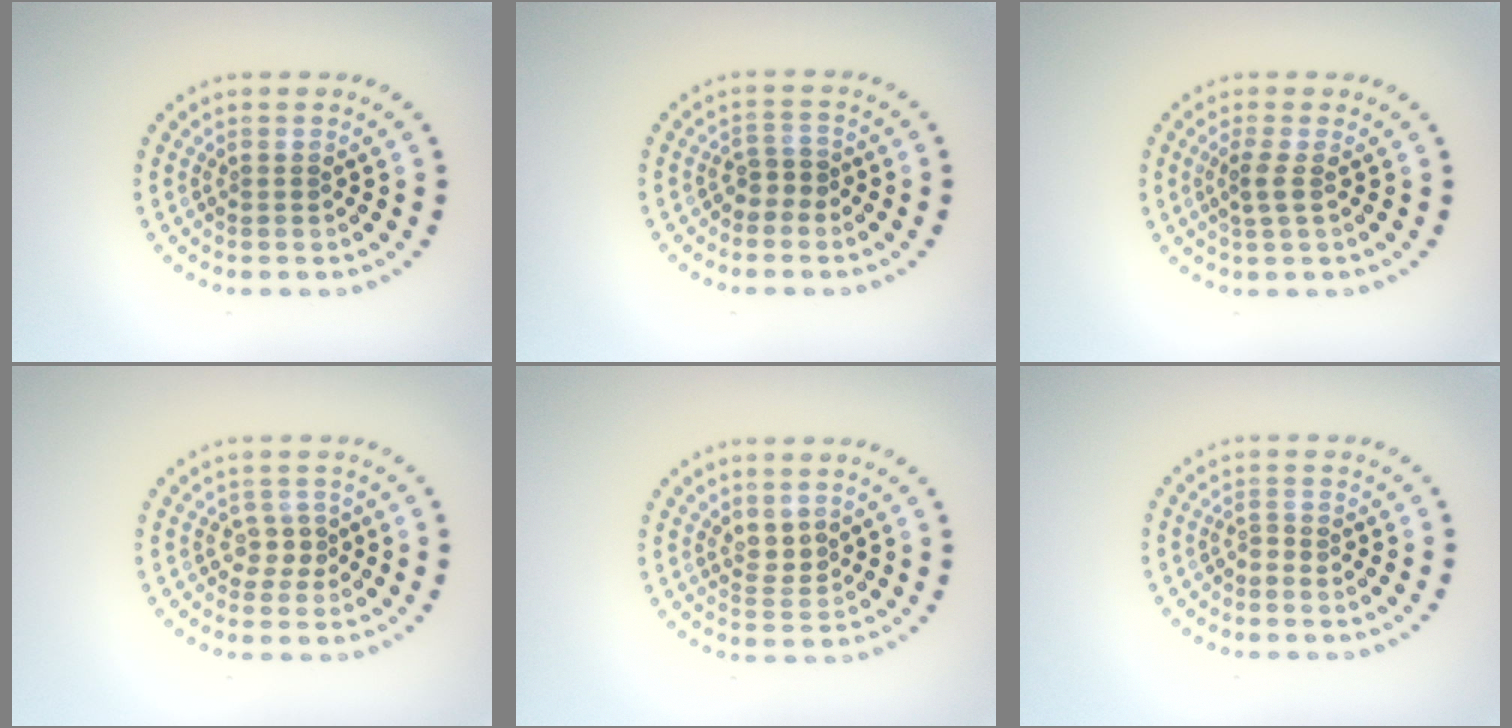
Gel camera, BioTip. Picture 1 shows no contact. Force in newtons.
{"total": 1.6, "press": 1.3, "slide": 0.9}
{"total": 1.5, "press": 1.3, "slide": 0.9}
{"total": 1.6, "press": 1.4, "slide": 0.9}
{"total": 1.7, "press": 1.3, "slide": 1.0}
{"total": 0.5, "press": 0.2, "slide": 0.5}